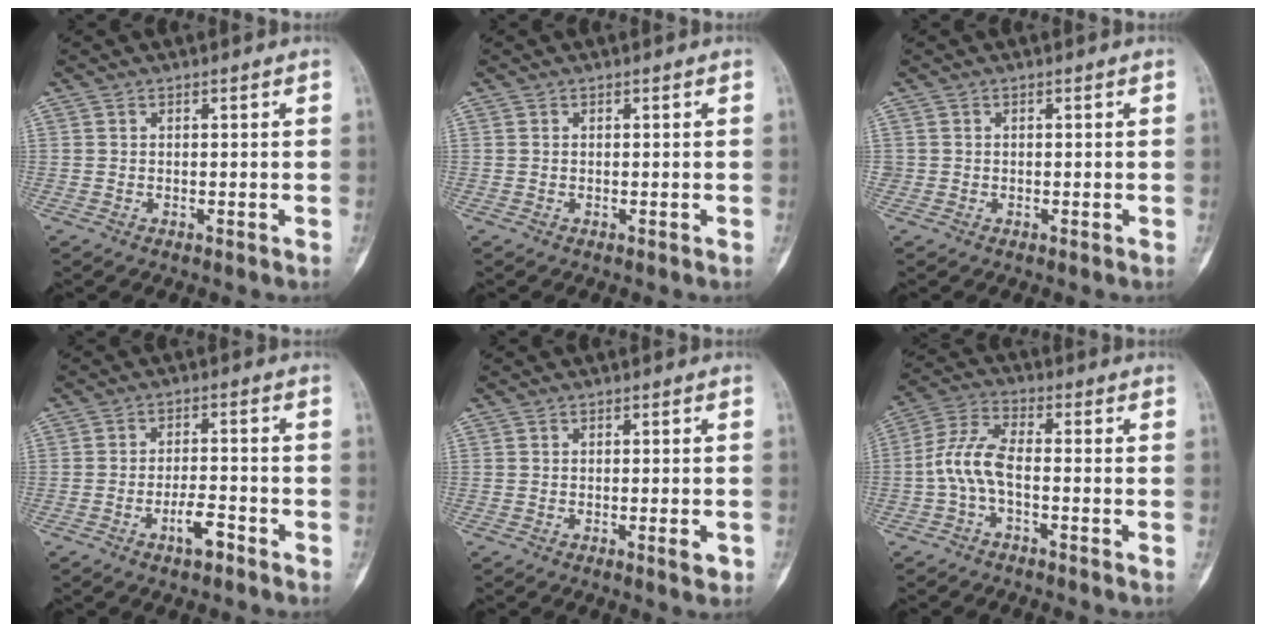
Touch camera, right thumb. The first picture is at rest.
{"total": 0.0}
{"total": 0.6, "force": [-0.1, 0.6, 0.0], "torque": [0.005, 0.005, -0.002]}
{"total": 4.6, "force": [-2.7, 1.5, 3.3], "torque": [-0.056, 0.020, -0.046]}
{"total": 2.4, "force": [-0.9, 0.6, 2.1], "torque": [-0.028, -0.001, -0.010]}
{"total": 7.2, "force": [-1.8, 2.8, 6.3], "torque": [-0.144, 0.029, -0.044]}